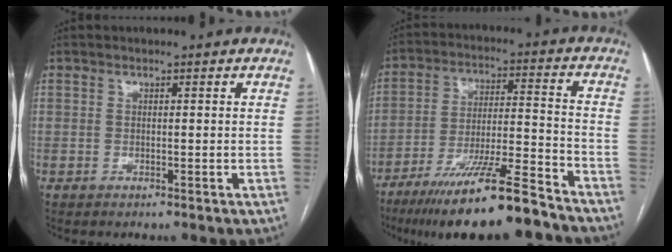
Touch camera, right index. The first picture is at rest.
{"total": 17.6, "force": [-13.9, 0.8, 10.8], "torque": [-0.174, -0.018, -0.233]}